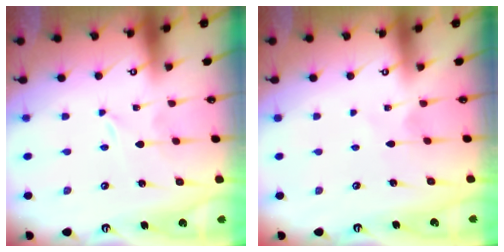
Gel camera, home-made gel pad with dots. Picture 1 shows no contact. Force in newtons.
{"total": 2.8, "press": 2.8, "slide": 0.4}